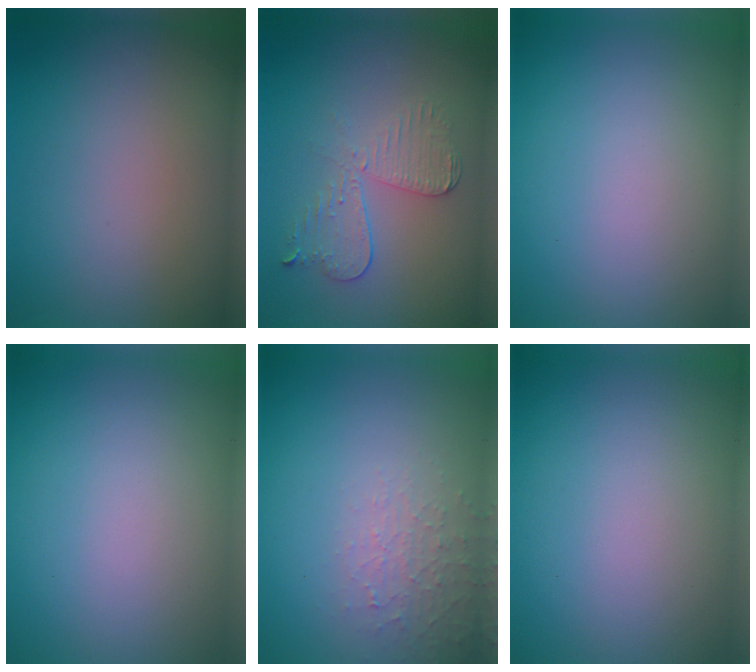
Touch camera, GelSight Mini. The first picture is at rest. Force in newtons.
{"total": 3.4, "press": 3.0, "slide": 1.7}
{"total": 0.0}
{"total": 0.0}
{"total": 2.1, "press": 2.0, "slide": 0.5}
{"total": 0.0}